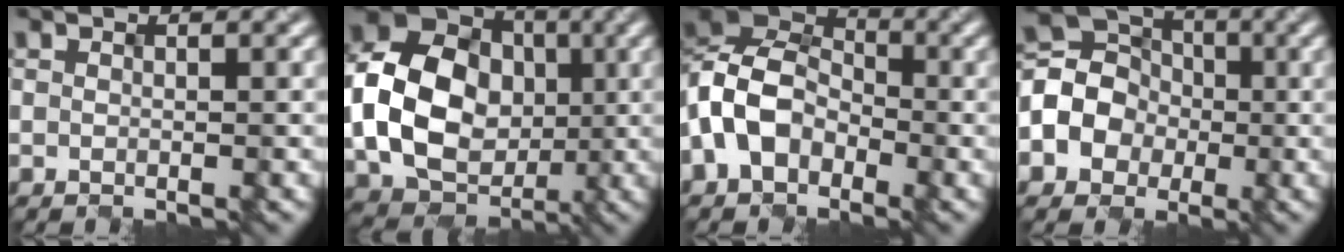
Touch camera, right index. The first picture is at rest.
{"total": 12.4, "force": [-0.6, 10.1, 7.3], "torque": [-0.156, -0.004, -0.011]}
{"total": 8.3, "force": [-3.4, 5.8, 4.8], "torque": [-0.107, 0.009, -0.078]}
{"total": 5.6, "force": [-1.8, 5.0, 1.9], "torque": [-0.035, 0.005, -0.052]}